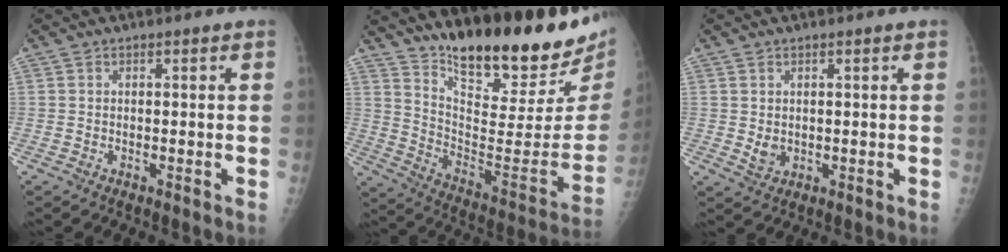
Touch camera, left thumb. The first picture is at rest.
{"total": 26.5, "force": [20.6, 6.3, 15.5], "torque": [-0.212, -0.132, 0.312]}
{"total": 2.5, "force": [0.5, 1.7, 1.8], "torque": [-0.023, -0.009, 0.017]}